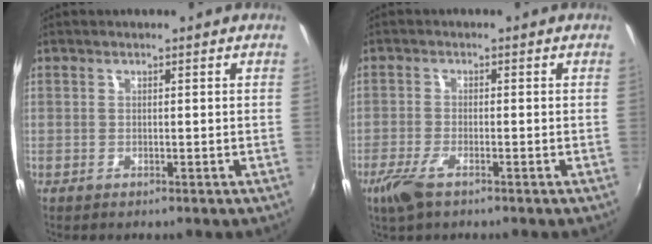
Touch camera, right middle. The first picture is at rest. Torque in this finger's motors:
{"motor_torque": [0.45, -0.39, 0.27, 0.08]}